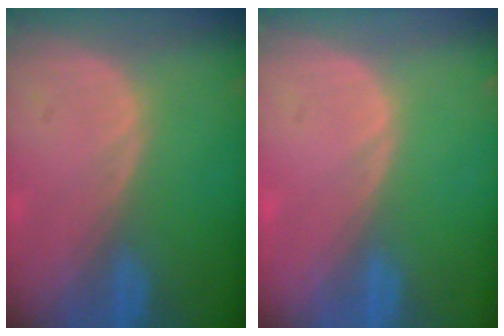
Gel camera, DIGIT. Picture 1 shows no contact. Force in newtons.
{"total": 0.0}